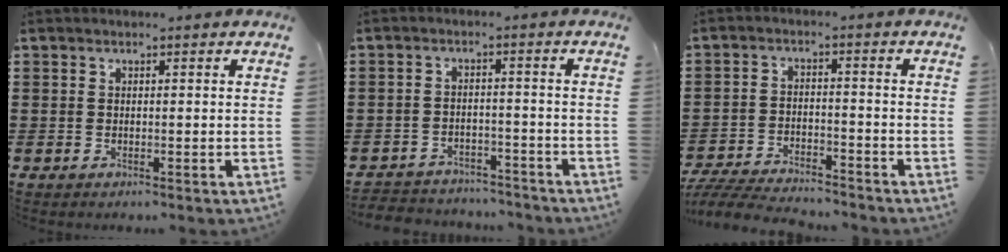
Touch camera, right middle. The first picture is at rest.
{"total": 3.5, "force": [-3.5, 0.7, -0.1], "torque": [-0.005, 0.003, -0.076]}
{"total": 5.9, "force": [-5.7, 0.6, 1.4], "torque": [-0.037, 0.001, -0.116]}